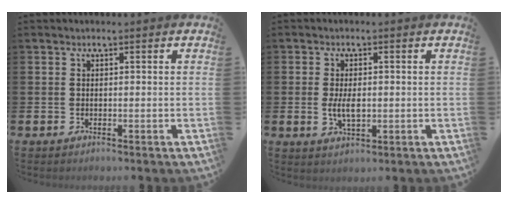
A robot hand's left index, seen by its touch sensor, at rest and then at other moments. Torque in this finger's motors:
{"motor_torque": [0.88, 0.17, 0.07, 0.13]}